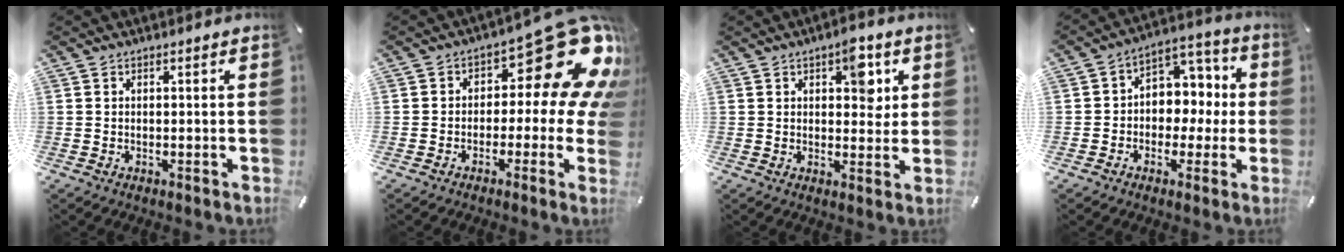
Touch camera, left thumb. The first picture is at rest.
{"total": 19.8, "force": [8.2, 9.3, 15.5], "torque": [-0.192, -0.053, 0.136]}
{"total": 7.3, "force": [3.0, 4.3, 5.1], "torque": [-0.042, -0.014, 0.043]}
{"total": 7.9, "force": [-1.1, 7.3, 2.7], "torque": [-0.036, 0.006, -0.020]}